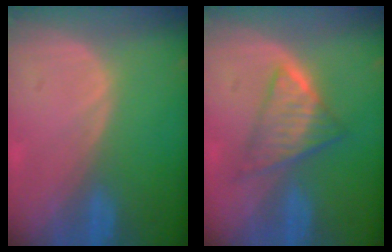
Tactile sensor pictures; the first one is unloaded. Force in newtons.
{"total": 6.1, "press": 5.7, "slide": 2.0}